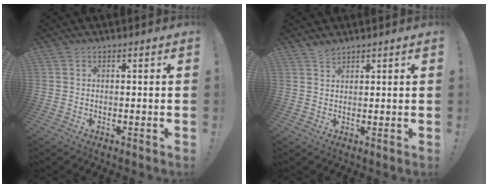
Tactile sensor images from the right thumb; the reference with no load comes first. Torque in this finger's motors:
{"motor_torque": [-0.47, 0.19, 0.25, 0.47, -0.03]}